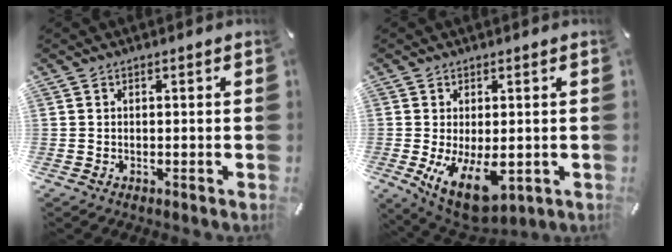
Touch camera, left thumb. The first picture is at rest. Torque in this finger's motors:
{"motor_torque": [-0.17, 0.96, 1.12, 0.21, 0.29]}